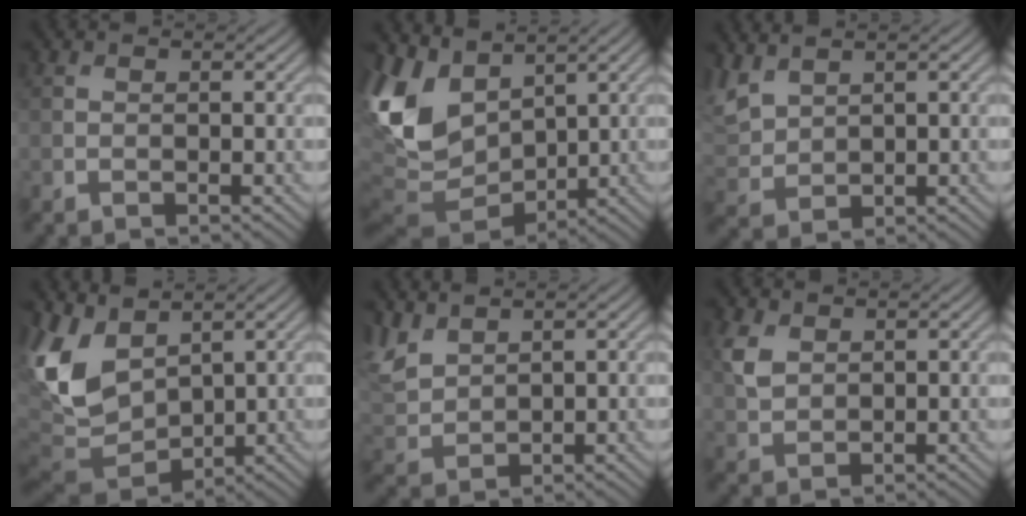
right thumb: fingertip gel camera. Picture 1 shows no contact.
{"total": 12.8, "force": [2.1, 9.2, 8.7], "torque": [-0.250, -0.009, 0.048]}
{"total": 5.0, "force": [3.3, 2.7, 2.6], "torque": [-0.085, 0.008, 0.072]}
{"total": 10.5, "force": [2.7, 7.1, 7.2], "torque": [-0.204, -0.007, 0.048]}
{"total": 5.6, "force": [3.5, 3.1, 3.1], "torque": [-0.097, 0.007, 0.078]}
{"total": 3.6, "force": [1.6, 2.5, 2.1], "torque": [-0.060, 0.001, 0.035]}